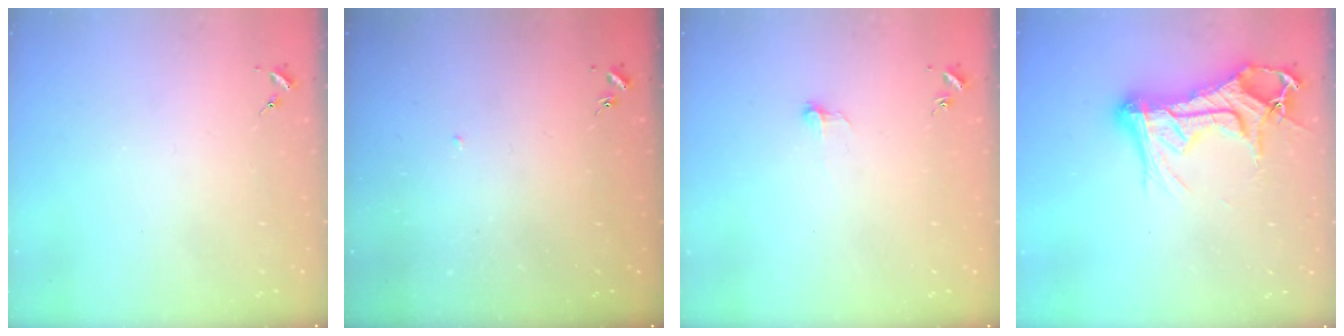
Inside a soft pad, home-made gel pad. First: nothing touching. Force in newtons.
{"total": 1.4, "press": 1.3, "slide": 0.1}
{"total": 4.1, "press": 4.0, "slide": 0.3}
{"total": 19.0, "press": 18.9, "slide": 1.8}